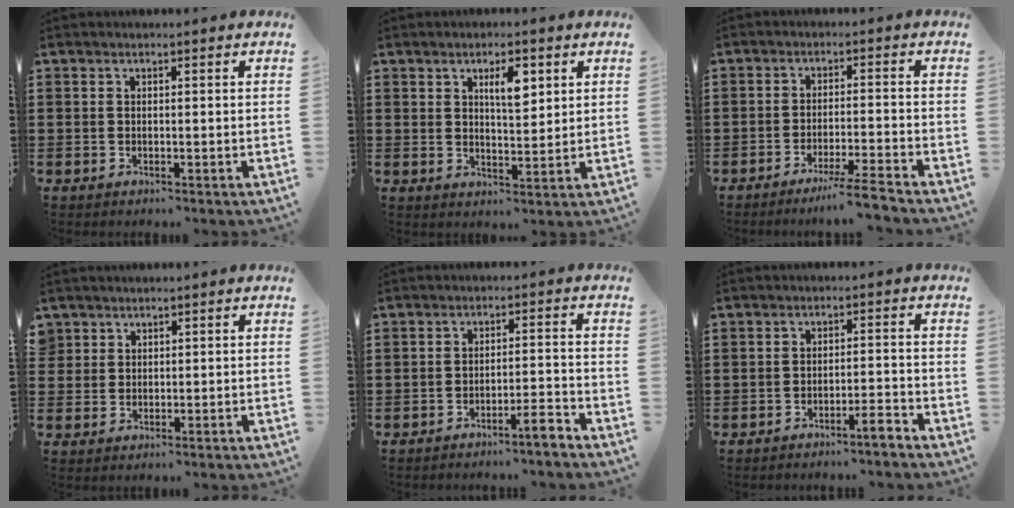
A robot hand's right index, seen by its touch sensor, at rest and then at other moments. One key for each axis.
{"total": 4.5, "fx": 2.2, "fy": 1.6, "fz": 3.6, "tx": -0.061, "ty": 0.001, "tz": 0.032}
{"total": 4.6, "fx": -4.0, "fy": -0.8, "fz": 2.2, "tx": -0.034, "ty": -0.015, "tz": -0.074}
{"total": 1.9, "fx": 1.3, "fy": 1.4, "fz": -0.1, "tx": -0.004, "ty": 0.007, "tz": 0.026}
{"total": 3.6, "fx": -3.2, "fy": 0.0, "fz": 1.7, "tx": -0.031, "ty": 0.002, "tz": -0.063}
{"total": 2.9, "fx": -2.6, "fy": 0.0, "fz": 1.3, "tx": -0.024, "ty": 0.003, "tz": -0.051}